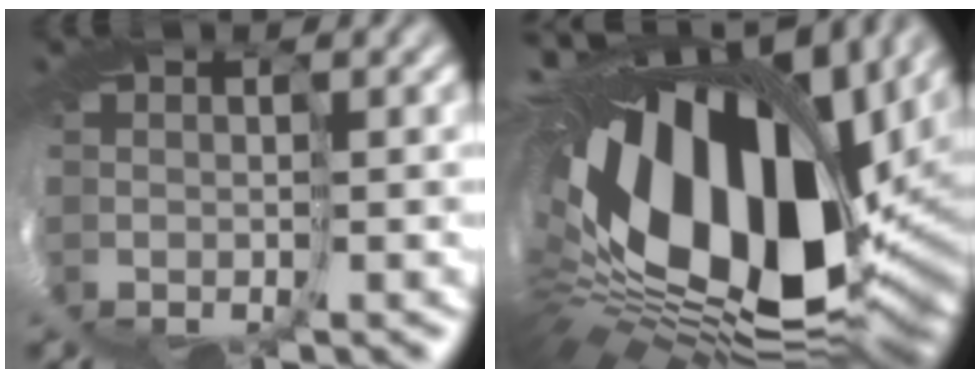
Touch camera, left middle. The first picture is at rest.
{"total": 17.6, "force": [2.9, 10.3, 13.9], "torque": [-0.273, -0.038, 0.057]}